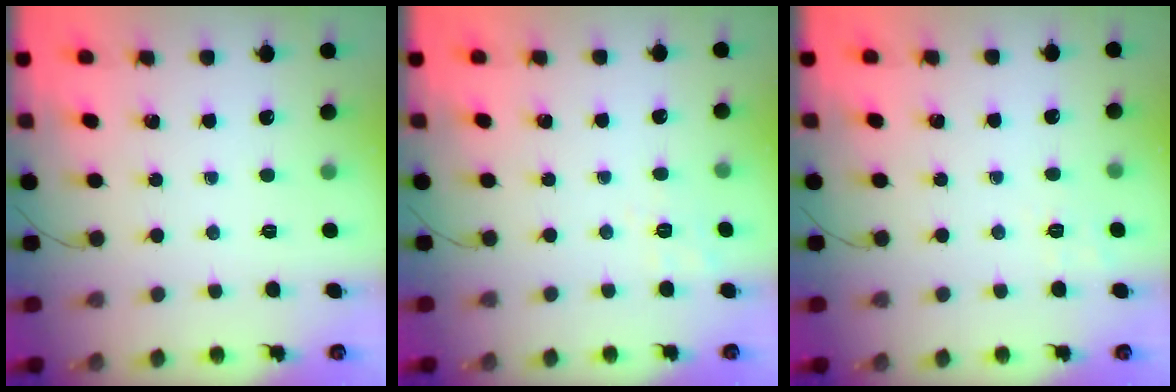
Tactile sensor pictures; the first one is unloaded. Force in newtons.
{"total": 2.8, "press": 2.1, "slide": 1.9}
{"total": 2.1, "press": 1.2, "slide": 1.8}